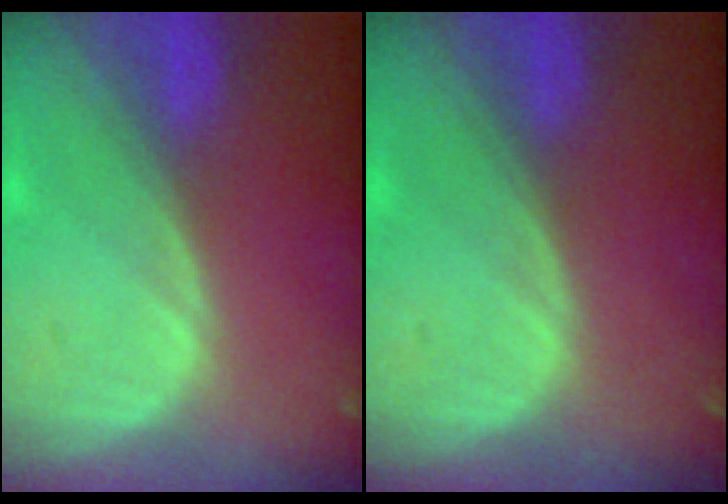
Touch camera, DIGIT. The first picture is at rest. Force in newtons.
{"total": 0.0}